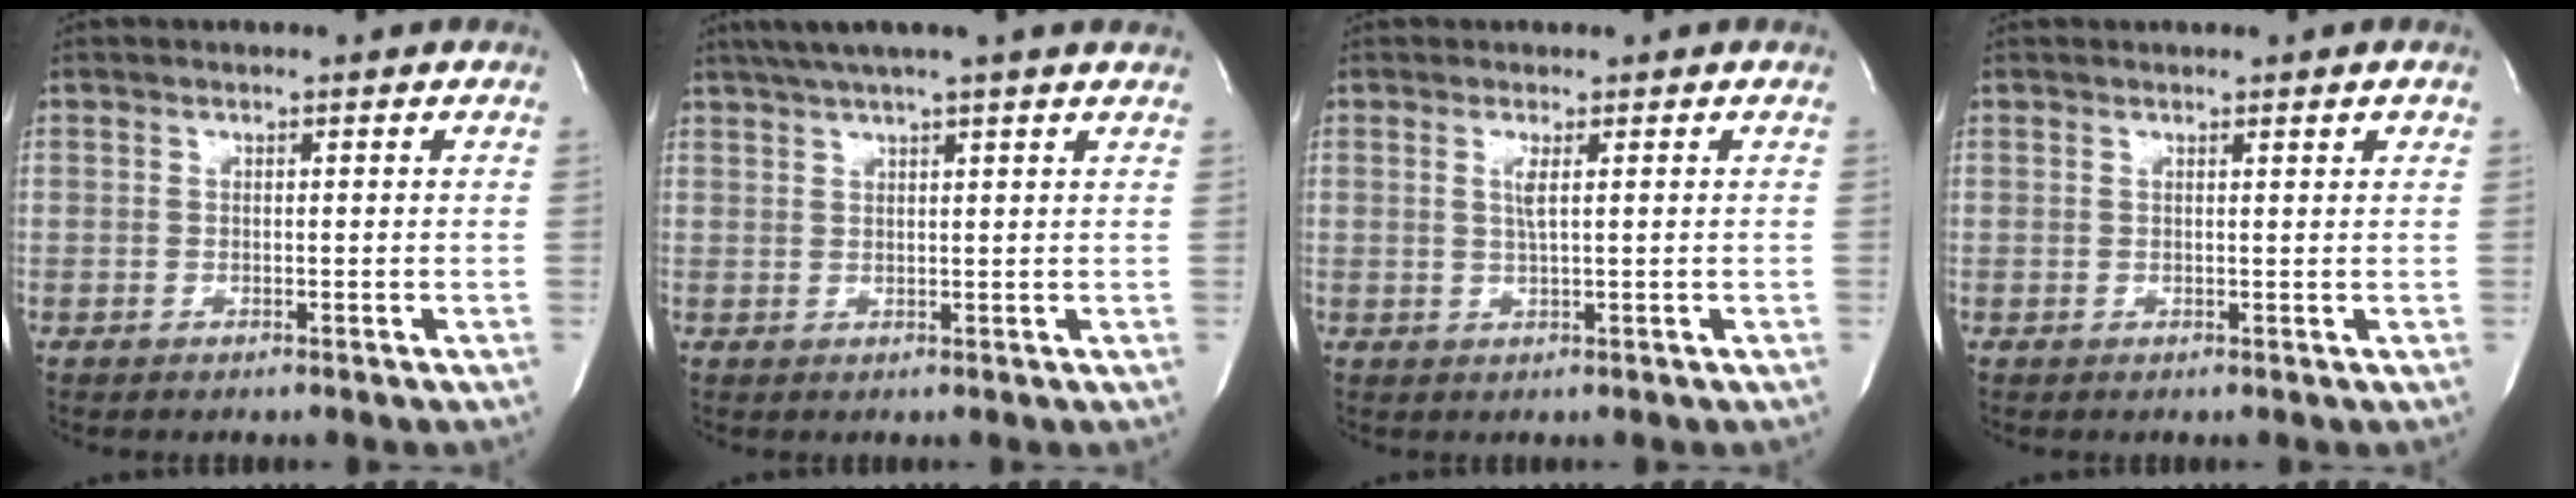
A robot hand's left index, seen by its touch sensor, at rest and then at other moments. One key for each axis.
{"total": 9.9, "fx": 8.2, "fy": -0.7, "fz": 5.4, "tx": -0.092, "ty": 0.027, "tz": 0.103}
{"total": 1.7, "fx": 0.5, "fy": -0.1, "fz": 1.6, "tx": -0.040, "ty": -0.009, "tz": 0.010}
{"total": 0.9, "fx": 0.8, "fy": -0.1, "fz": 0.5, "tx": -0.009, "ty": -0.006, "tz": 0.009}